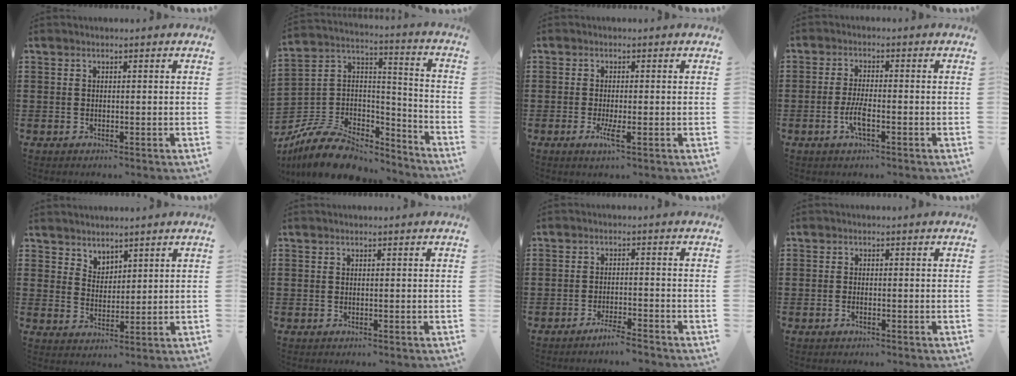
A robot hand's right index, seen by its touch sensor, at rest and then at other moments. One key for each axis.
{"total": 10.6, "fx": -8.3, "fy": 5.2, "fz": 4.2, "tx": -0.097, "ty": 0.022, "tz": -0.159}
{"total": 2.9, "fx": -1.1, "fy": 0.2, "fz": 2.7, "tx": -0.060, "ty": -0.015, "tz": -0.022}
{"total": 3.8, "fx": -1.5, "fy": 0.6, "fz": 3.5, "tx": -0.080, "ty": -0.008, "tz": -0.032}
{"total": 3.2, "fx": 2.8, "fy": 1.5, "fz": -0.3, "tx": -0.005, "ty": -0.001, "tz": 0.055}
{"total": 0.0}
{"total": 3.0, "fx": -2.7, "fy": 0.0, "fz": 1.2, "tx": -0.020, "ty": 0.004, "tz": -0.053}
{"total": 0.8, "fx": -0.5, "fy": 0.1, "fz": 0.6, "tx": -0.013, "ty": -0.006, "tz": -0.008}